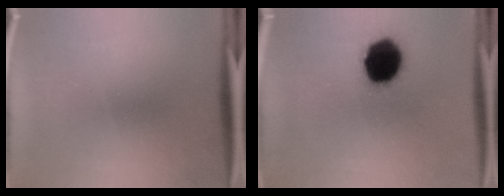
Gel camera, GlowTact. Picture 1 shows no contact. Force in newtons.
{"total": 16.0}